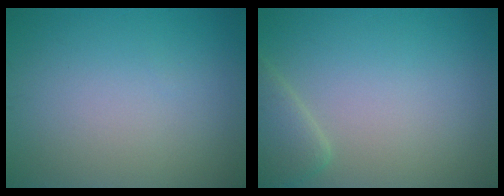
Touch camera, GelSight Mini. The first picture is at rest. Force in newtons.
{"total": 2.6, "press": 2.5, "slide": 0.3}